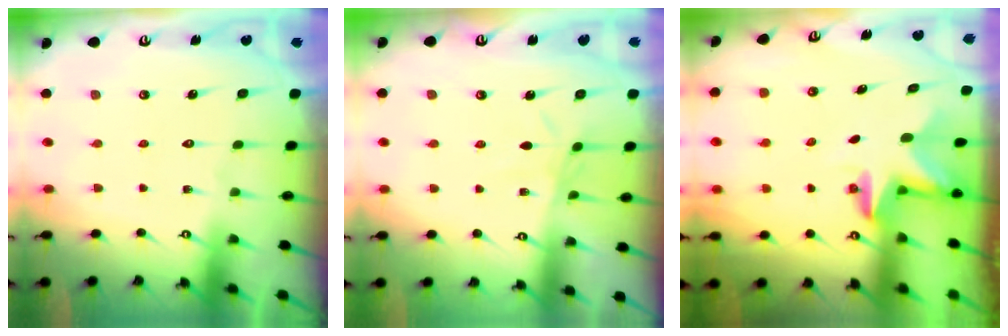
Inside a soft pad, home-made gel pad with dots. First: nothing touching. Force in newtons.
{"total": 4.1, "press": 4.1, "slide": 0.4}
{"total": 2.8, "press": 2.8, "slide": 0.2}